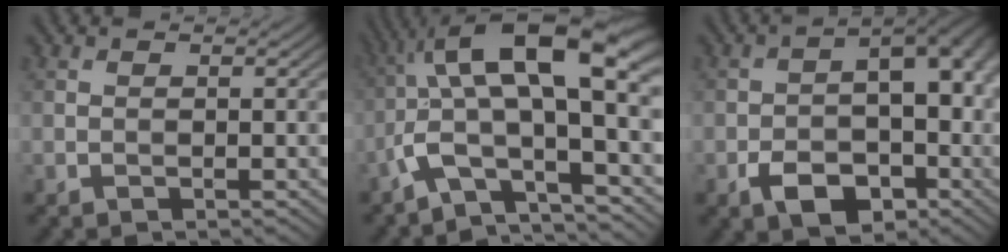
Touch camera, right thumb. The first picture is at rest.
{"total": 14.7, "force": [0.1, 4.3, 14.1], "torque": [-0.242, 0.027, -0.004]}
{"total": 11.1, "force": [-3.5, 6.8, 8.0], "torque": [-0.106, -0.015, -0.054]}